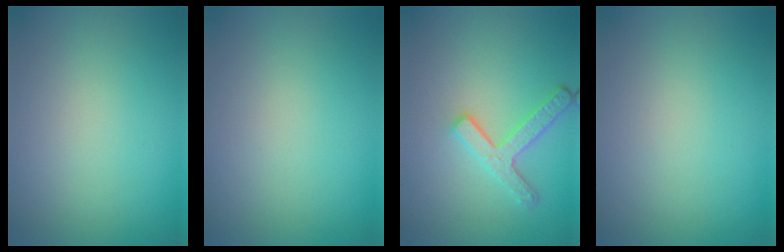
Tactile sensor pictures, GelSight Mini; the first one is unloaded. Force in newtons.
{"total": 0.0}
{"total": 3.8, "press": 3.0, "slide": 2.4}
{"total": 0.0}